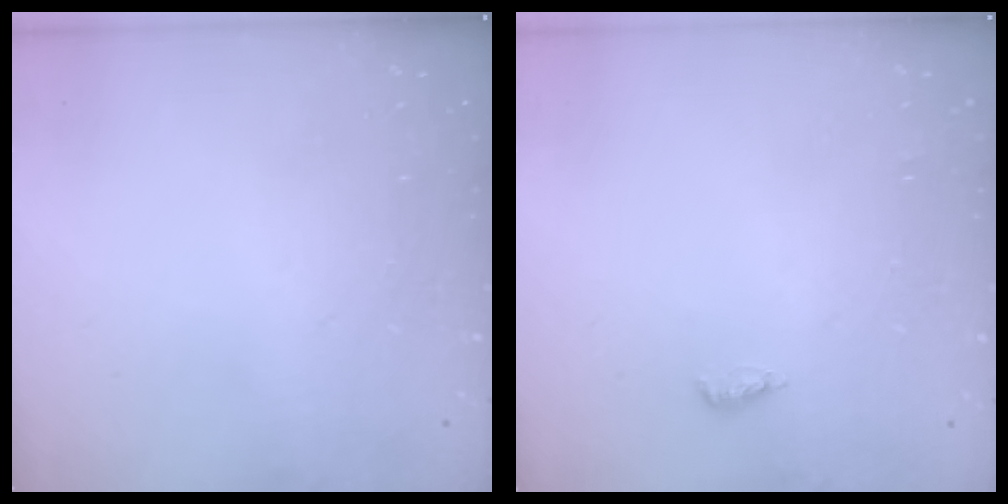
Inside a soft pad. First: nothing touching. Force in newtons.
{"total": 4.0, "press": 3.9, "slide": 1.1}